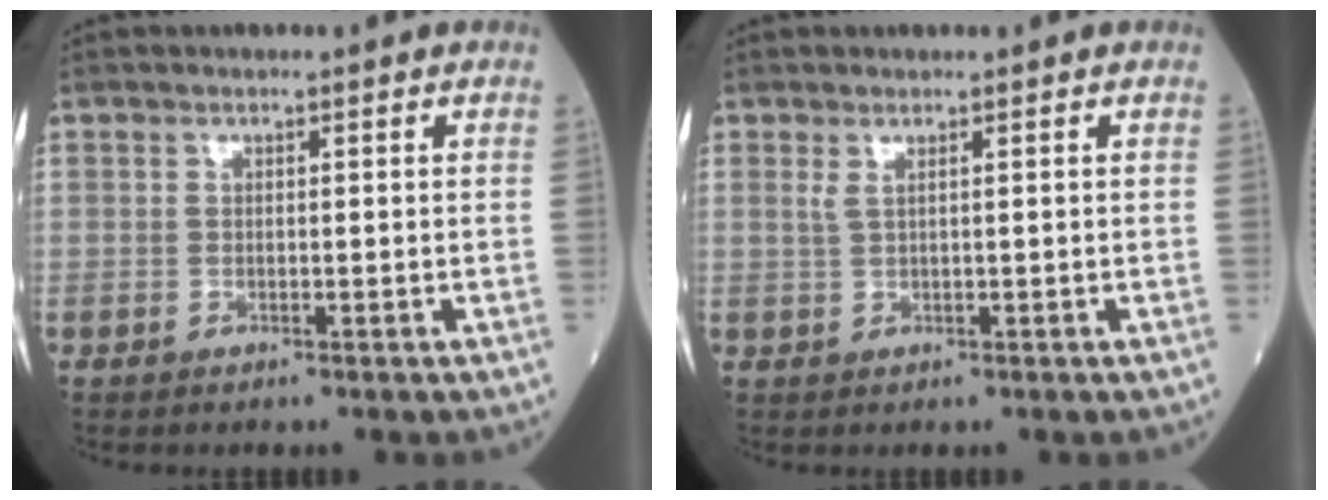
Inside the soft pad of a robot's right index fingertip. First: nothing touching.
{"total": 1.2, "force": [0.6, -0.1, 1.0], "torque": [-0.029, -0.001, 0.012]}